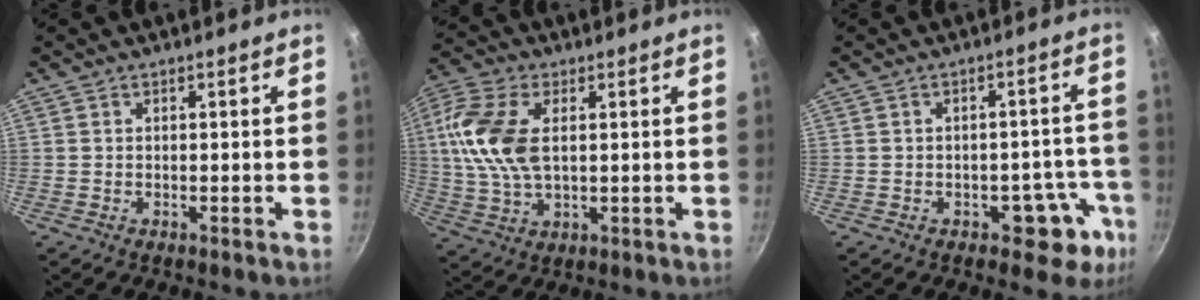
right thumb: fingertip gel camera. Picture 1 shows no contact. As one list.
[{"total": 13.4, "force": [2.3, 7.6, 10.8], "torque": [-0.216, 0.004, 0.039]}, {"total": 8.0, "force": [-3.7, 5.1, 5.0], "torque": [0.003, 0.042, -0.032]}]